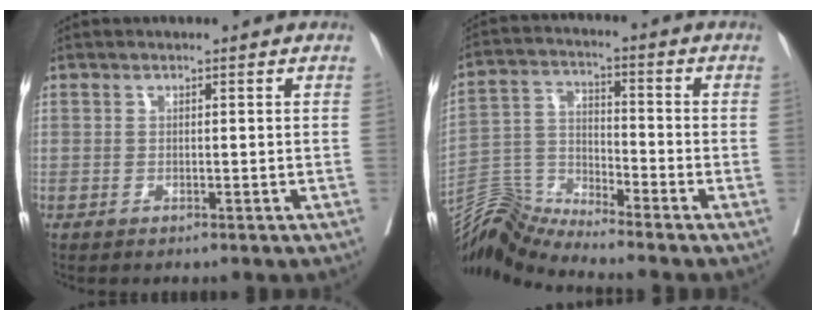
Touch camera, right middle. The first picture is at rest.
{"total": 7.3, "force": [-7.1, -1.7, -0.6], "torque": [-0.005, 0.024, -0.137]}